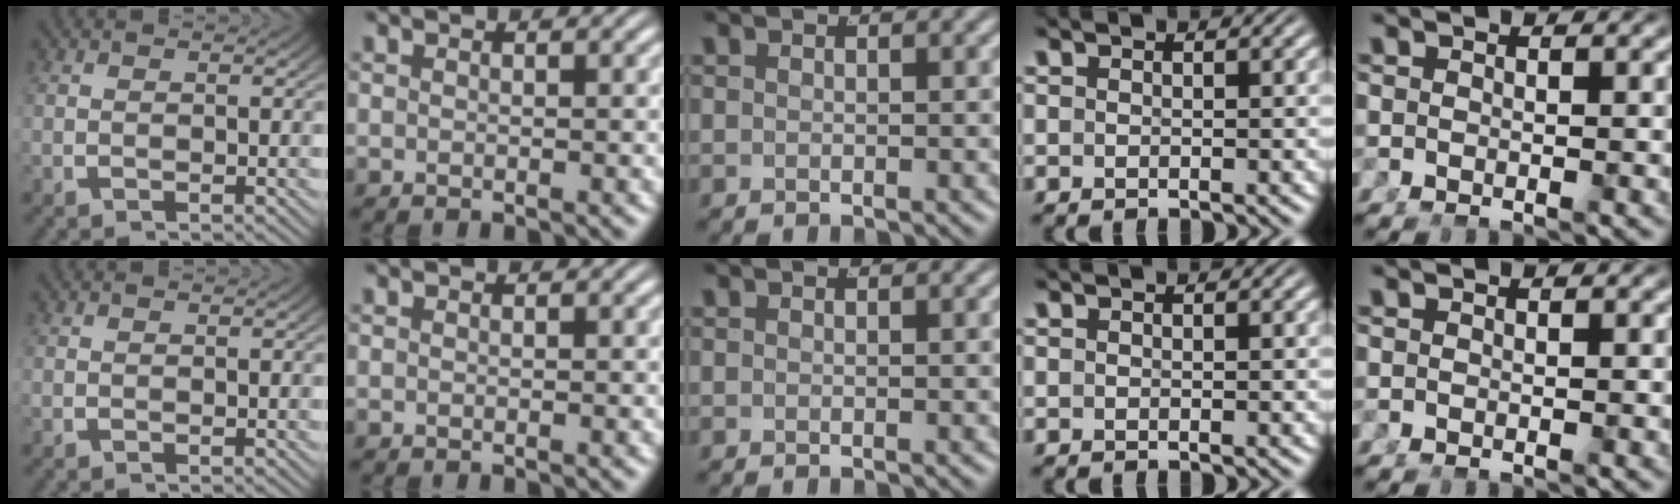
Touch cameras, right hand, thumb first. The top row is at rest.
{}